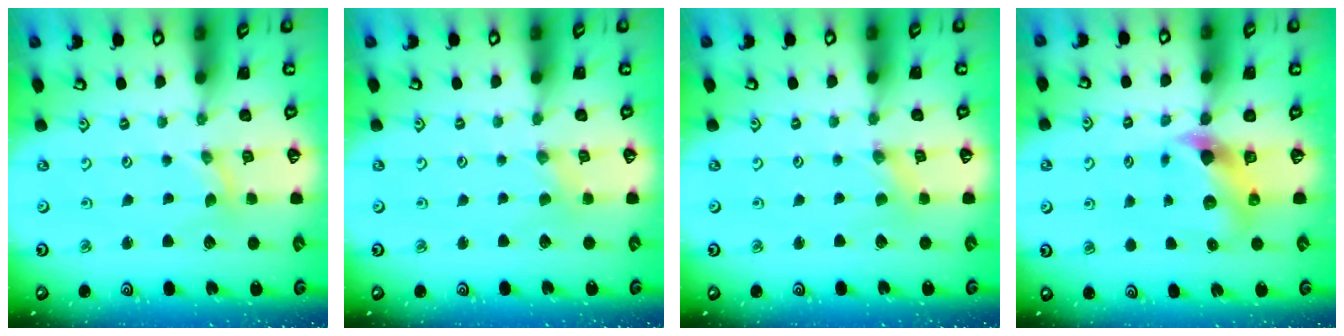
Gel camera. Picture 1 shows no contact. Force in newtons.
{"total": 0.0}
{"total": 0.7, "press": 0.6, "slide": 0.1}
{"total": 7.4, "press": 7.3, "slide": 1.2}